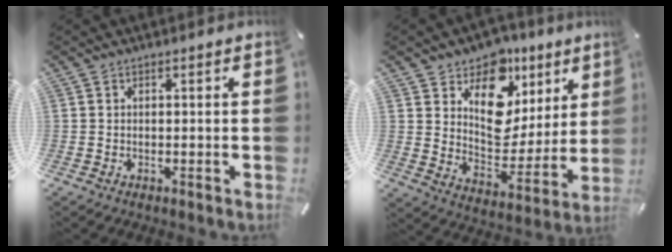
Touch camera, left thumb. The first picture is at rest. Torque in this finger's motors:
{"motor_torque": [2.02, 1.93, 1.28, -1.48, 0.41]}